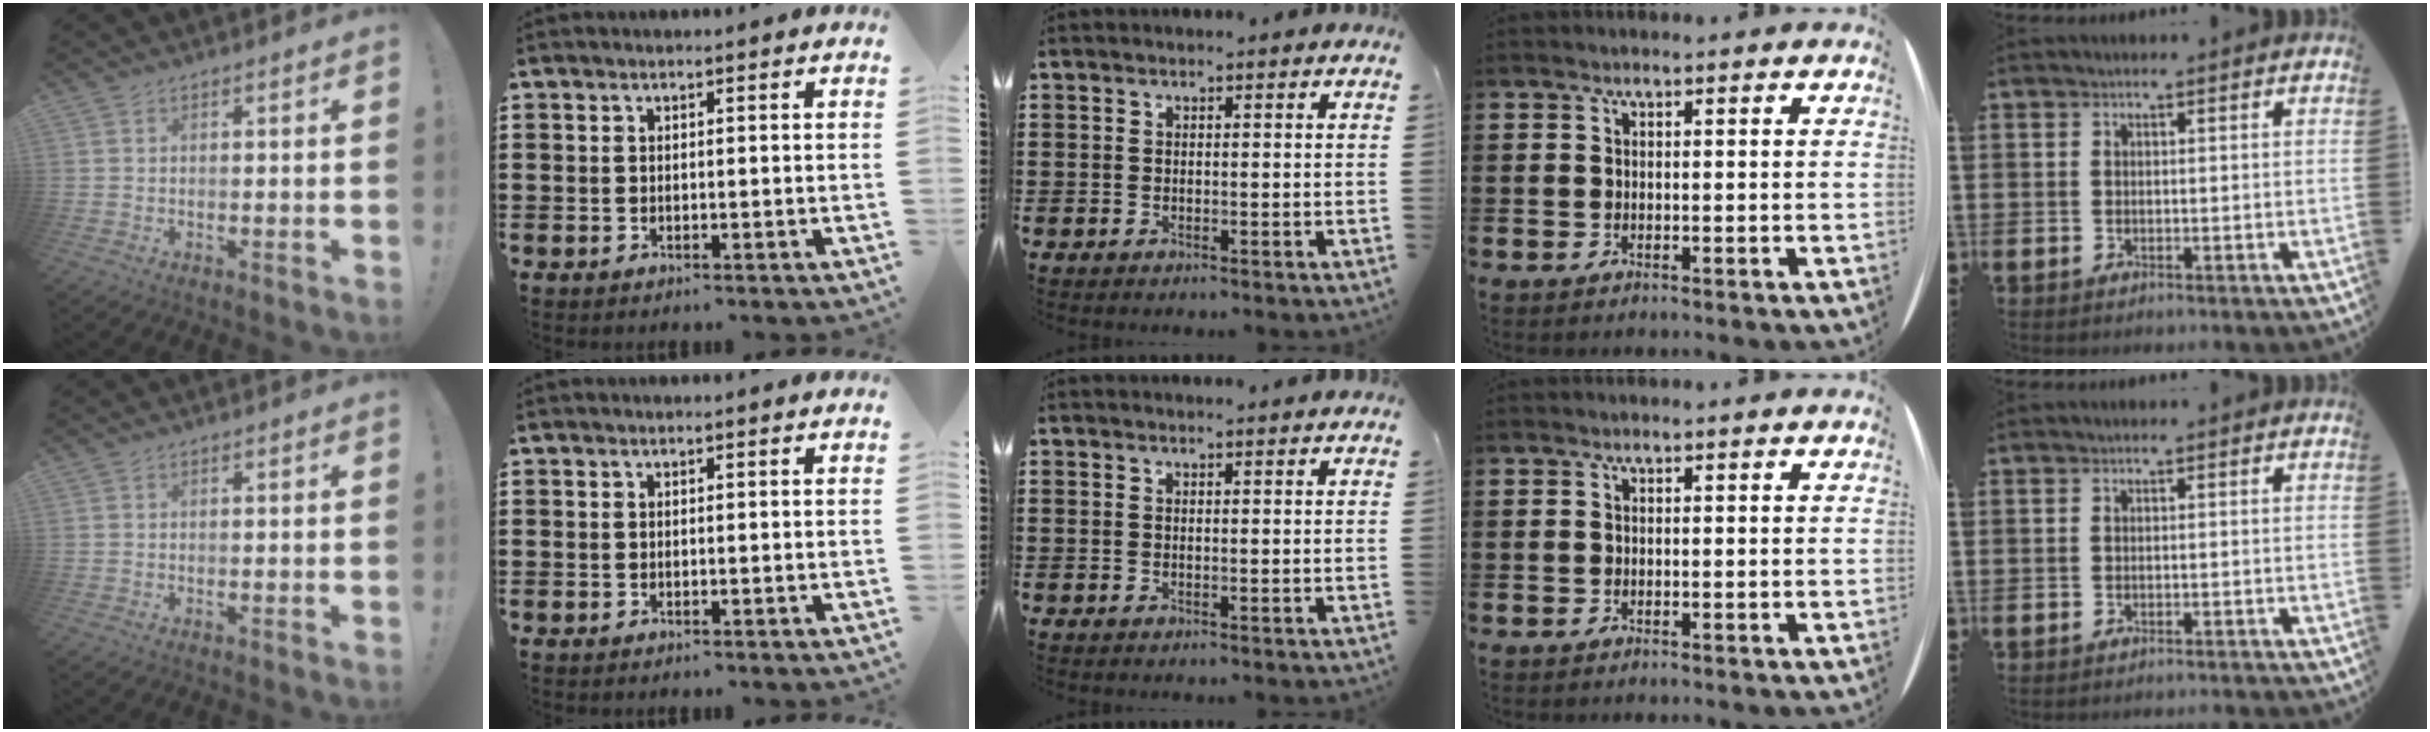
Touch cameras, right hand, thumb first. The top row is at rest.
{"middle": {"total": 0.7, "force": [0.7, 0.0, 0.1], "torque": [0.005, -0.005, 0.012]}}